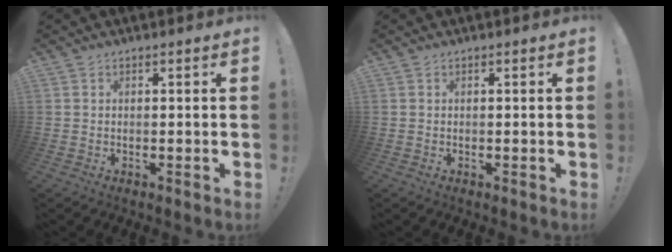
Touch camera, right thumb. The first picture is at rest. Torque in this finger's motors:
{"motor_torque": [0.00, 0.00, 0.00, 0.00, 0.00]}